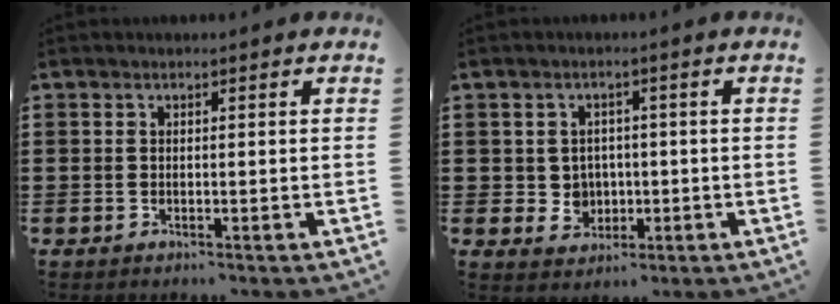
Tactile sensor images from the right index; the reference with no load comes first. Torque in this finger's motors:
{"motor_torque": [0.56, 1.58, 0.14, 0.03]}